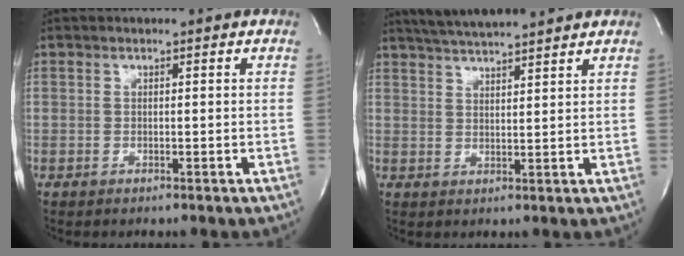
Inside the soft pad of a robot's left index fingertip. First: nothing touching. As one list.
[{"total": 10.0, "force": [9.0, 0.1, 4.3], "torque": [-0.079, 0.020, 0.136]}]